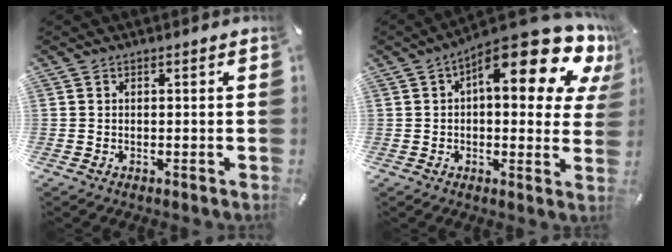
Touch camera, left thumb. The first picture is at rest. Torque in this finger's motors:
{"motor_torque": [2.10, 2.14, 1.52, -1.25, 0.37]}